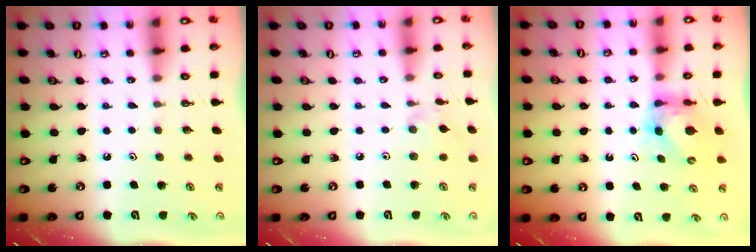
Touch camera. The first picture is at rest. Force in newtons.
{"total": 2.4, "press": 2.4, "slide": 0.4}
{"total": 6.4, "press": 6.3, "slide": 0.7}